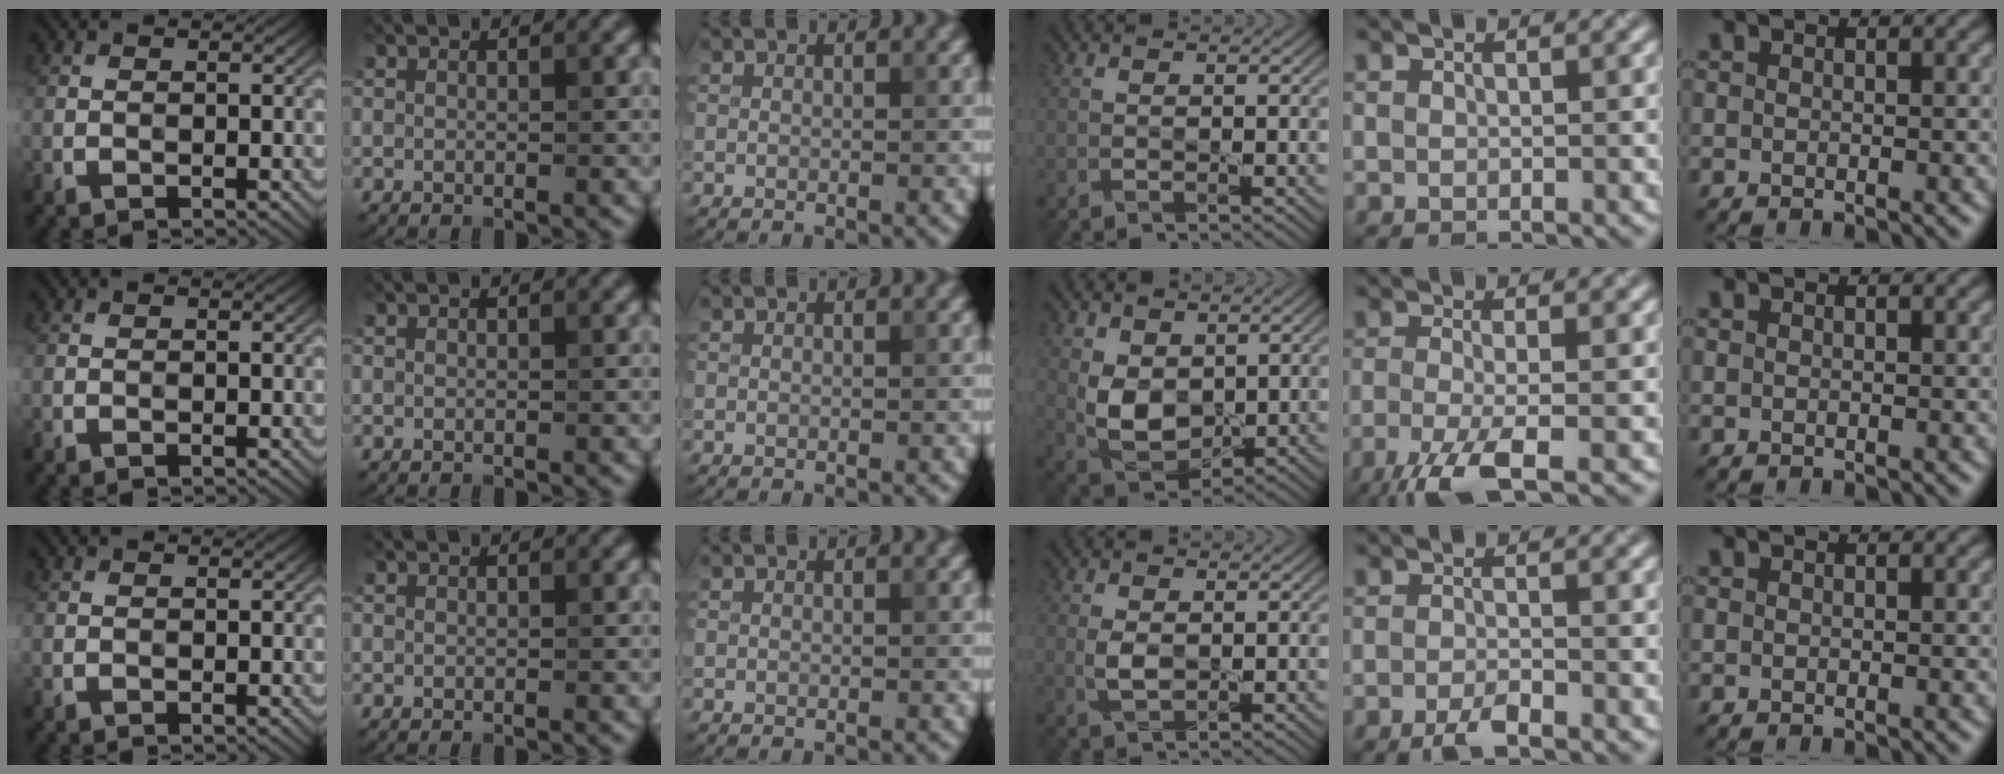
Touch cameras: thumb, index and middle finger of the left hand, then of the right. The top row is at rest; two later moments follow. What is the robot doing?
{"motion": "squeeze", "object": "tweezer"}